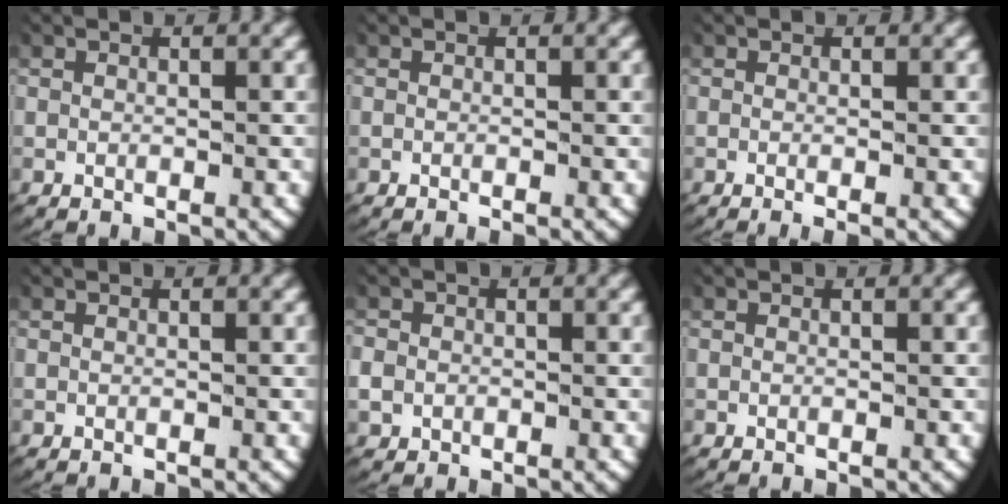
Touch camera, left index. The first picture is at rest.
{"total": 0.5, "force": [-0.3, 0.3, 0.3], "torque": [-0.004, 0.005, -0.009]}
{"total": 1.0, "force": [-0.5, 0.0, 0.9], "torque": [-0.015, -0.004, -0.008]}
{"total": 0.0}
{"total": 2.0, "force": [-0.5, 1.9, 0.6], "torque": [-0.032, -0.007, -0.006]}
{"total": 0.0}